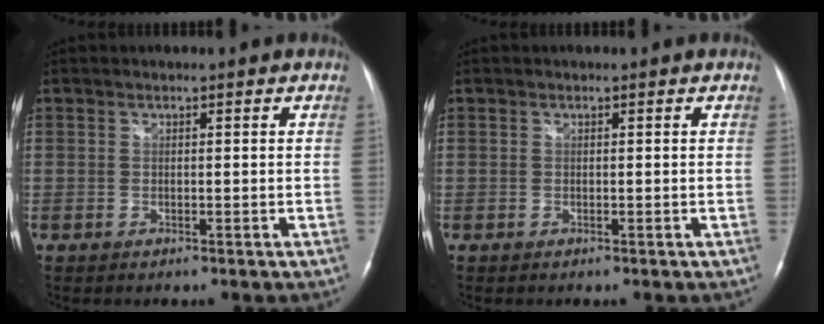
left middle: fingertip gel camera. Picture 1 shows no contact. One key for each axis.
{"total": 0.0}